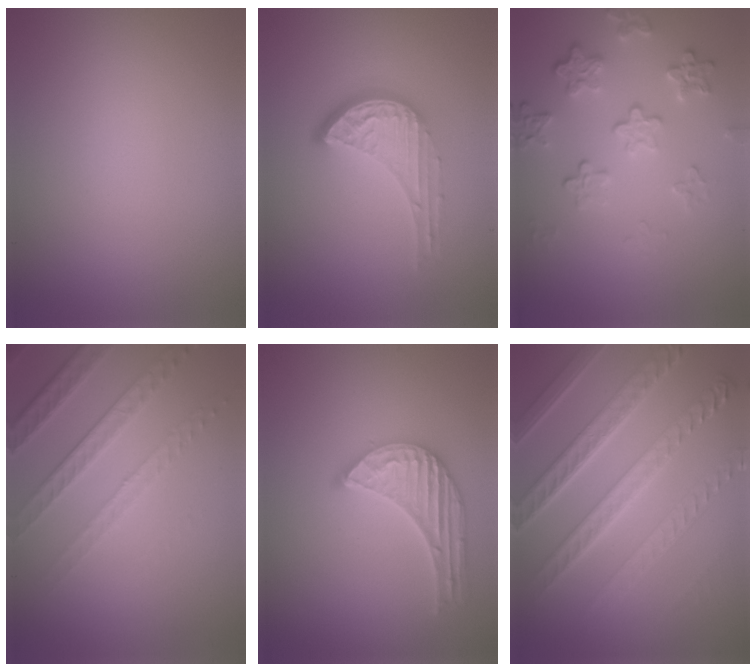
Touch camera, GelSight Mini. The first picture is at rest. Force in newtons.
{"total": 4.6, "press": 3.3, "slide": 3.3}
{"total": 4.2, "press": 3.1, "slide": 2.9}
{"total": 4.8, "press": 3.4, "slide": 3.3}
{"total": 5.1, "press": 4.0, "slide": 3.2}
{"total": 8.4, "press": 6.2, "slide": 5.8}